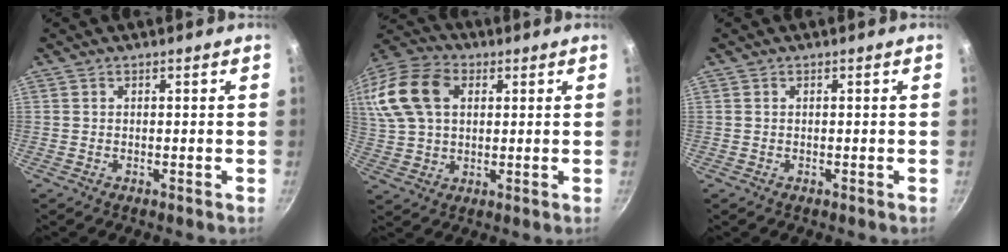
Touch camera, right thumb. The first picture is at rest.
{"total": 20.1, "force": [5.8, 14.0, 13.2], "torque": [-0.286, 0.024, 0.099]}
{"total": 0.0}